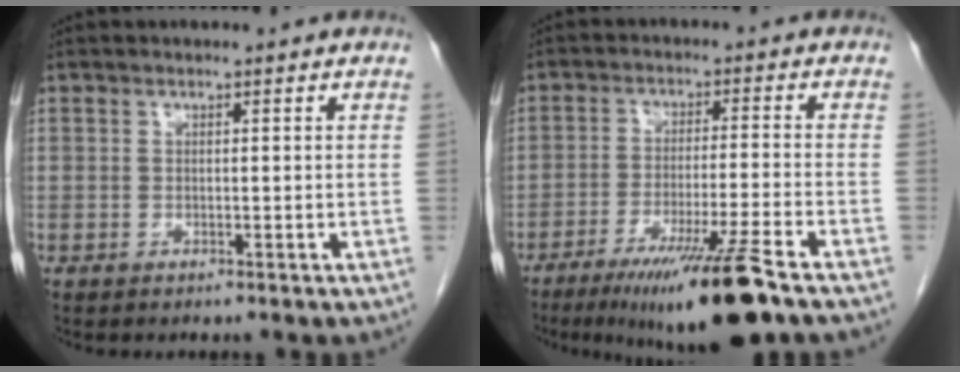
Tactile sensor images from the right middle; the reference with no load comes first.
{"total": 12.7, "force": [-8.5, -1.0, 9.5], "torque": [-0.158, -0.037, -0.141]}